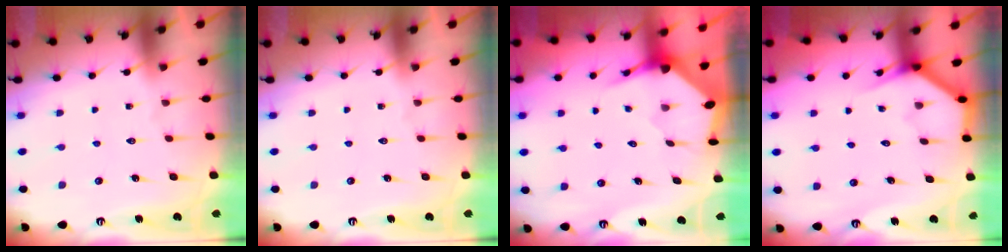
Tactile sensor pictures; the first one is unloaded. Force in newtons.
{"total": 0.0}
{"total": 3.6, "press": 3.6, "slide": 0.5}
{"total": 3.8, "press": 3.8, "slide": 0.3}